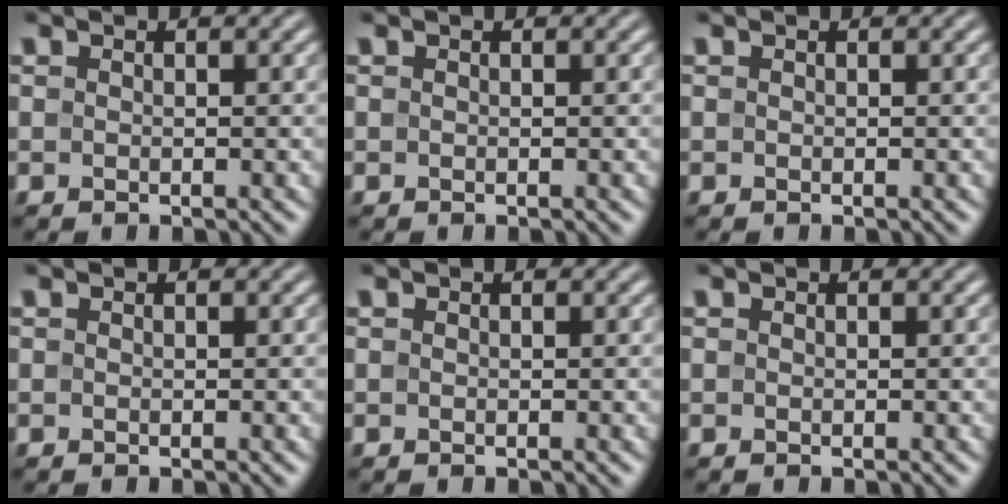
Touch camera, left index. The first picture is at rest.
{"total": 0.0}
{"total": 0.0}
{"total": 0.0}
{"total": 0.0}
{"total": 0.0}